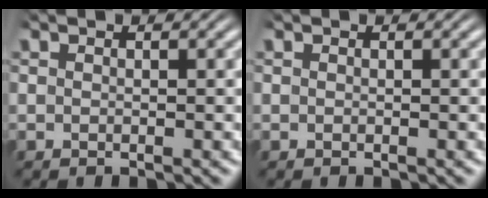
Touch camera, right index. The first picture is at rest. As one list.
[{"total": 0.0}]